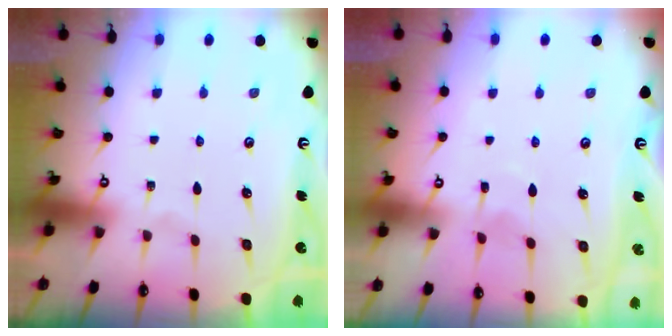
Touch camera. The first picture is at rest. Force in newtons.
{"total": 5.6, "press": 5.5, "slide": 0.5}